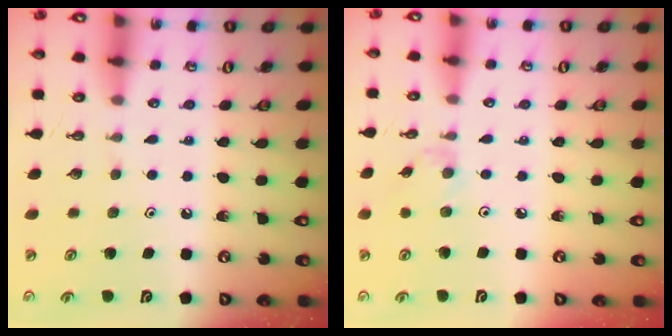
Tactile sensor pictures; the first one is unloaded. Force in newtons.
{"total": 3.0, "press": 3.0, "slide": 0.5}